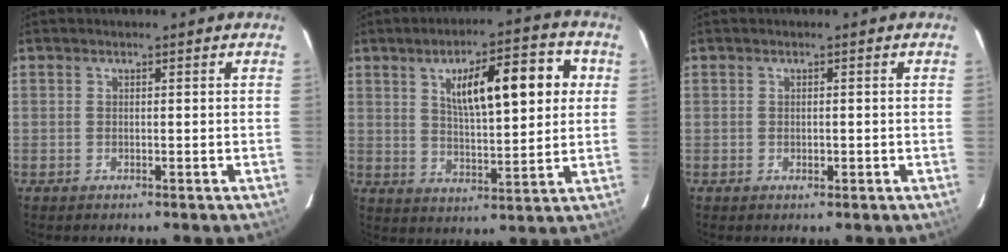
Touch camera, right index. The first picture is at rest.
{"total": 13.4, "force": [4.1, 3.6, 12.2], "torque": [-0.184, 0.020, 0.066]}
{"total": 0.9, "force": [-0.2, 0.5, 0.7], "torque": [-0.011, 0.000, 0.000]}